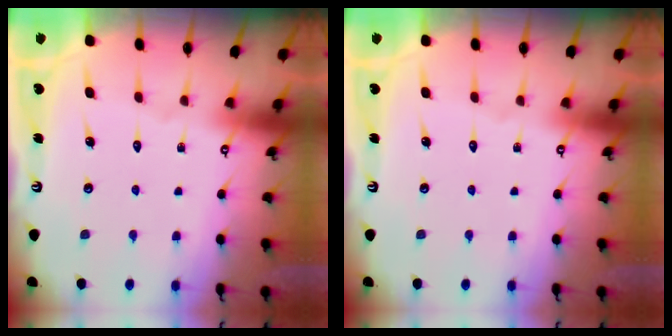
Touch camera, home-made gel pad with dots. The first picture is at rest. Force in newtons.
{"total": 0.0}